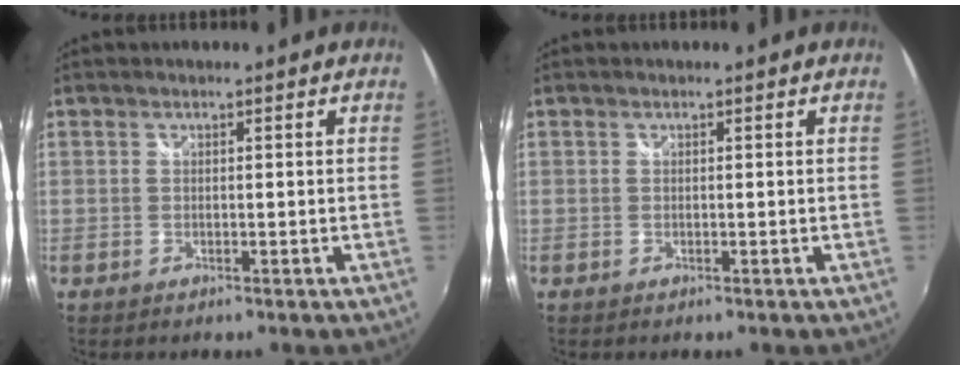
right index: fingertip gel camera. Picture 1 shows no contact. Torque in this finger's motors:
{"motor_torque": [0.00, 0.00, 0.00, 0.00]}